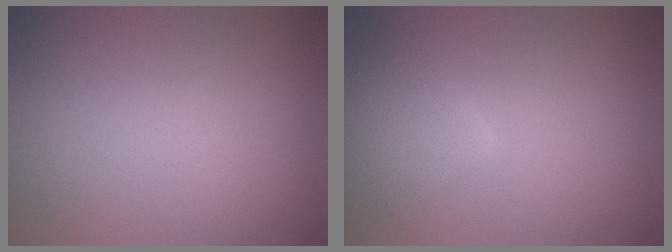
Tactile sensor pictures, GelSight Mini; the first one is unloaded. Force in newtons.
{"total": 3.2, "press": 3.2, "slide": 0.1}